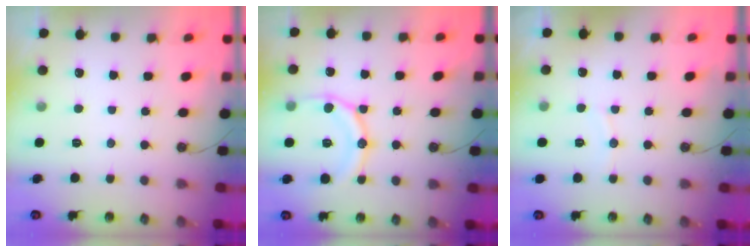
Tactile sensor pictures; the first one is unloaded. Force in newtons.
{"total": 14.4, "press": 14.3, "slide": 1.5}
{"total": 3.8, "press": 3.8, "slide": 0.5}